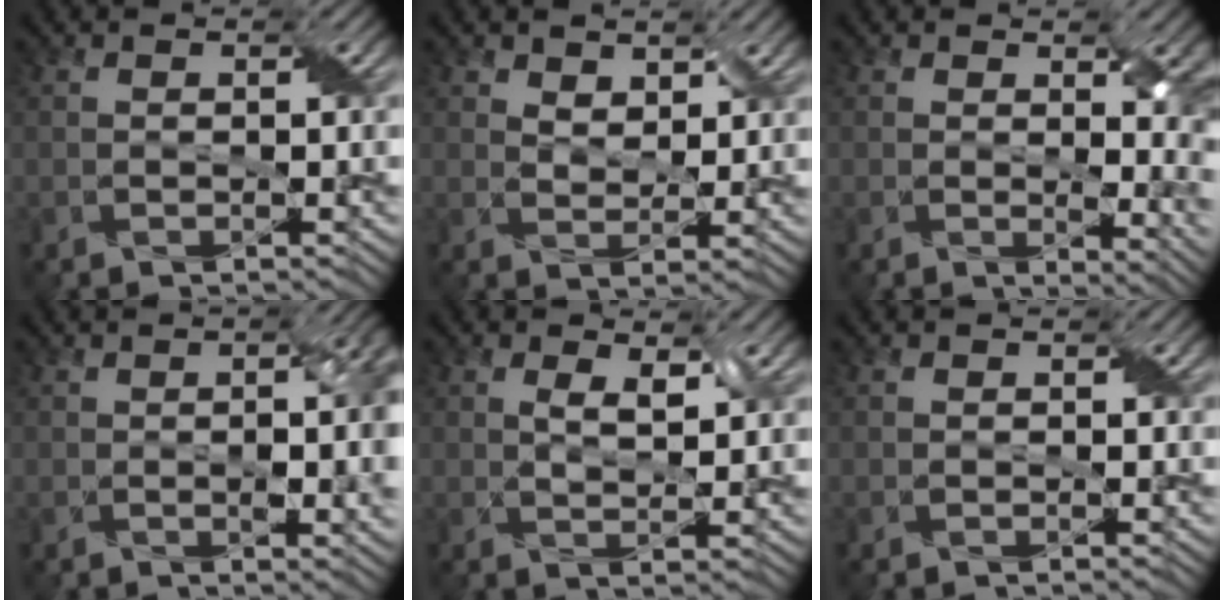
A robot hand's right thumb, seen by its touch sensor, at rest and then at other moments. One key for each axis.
{"total": 3.3, "fx": 2.2, "fy": 1.9, "fz": 1.5, "tx": -0.038, "ty": -0.004, "tz": 0.038}
{"total": 6.5, "fx": 1.4, "fy": 3.0, "fz": 5.5, "tx": -0.068, "ty": -0.018, "tz": 0.034}
{"total": 6.8, "fx": -0.3, "fy": 2.6, "fz": 6.3, "tx": -0.090, "ty": -0.007, "tz": 0.002}
{"total": 3.5, "fx": 1.6, "fy": 1.5, "fz": 2.7, "tx": -0.058, "ty": -0.004, "tz": 0.033}
{"total": 0.0}